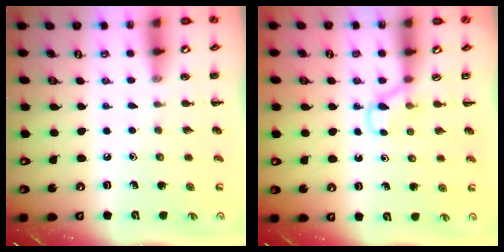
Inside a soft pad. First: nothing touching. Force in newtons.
{"total": 3.6, "press": 3.4, "slide": 1.3}